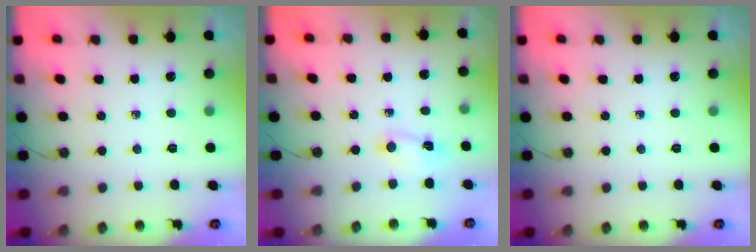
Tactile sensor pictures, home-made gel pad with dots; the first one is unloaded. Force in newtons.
{"total": 1.4, "press": 1.4, "slide": 0.3}
{"total": 0.0}